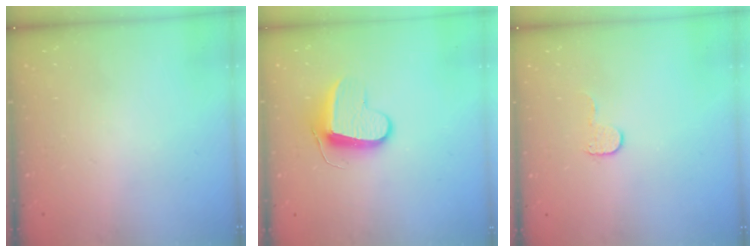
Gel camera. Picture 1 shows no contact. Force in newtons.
{"total": 9.4, "press": 9.4, "slide": 0.5}
{"total": 5.0, "press": 4.9, "slide": 0.5}